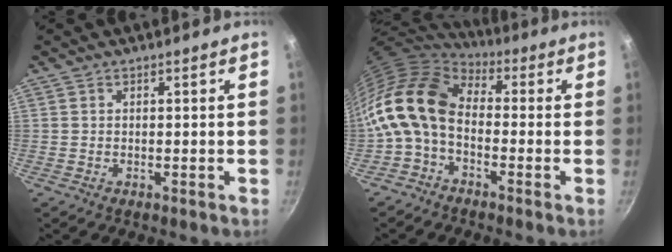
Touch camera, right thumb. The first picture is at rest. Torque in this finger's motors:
{"motor_torque": [1.64, 3.37, 1.91, -0.86, 0.51]}